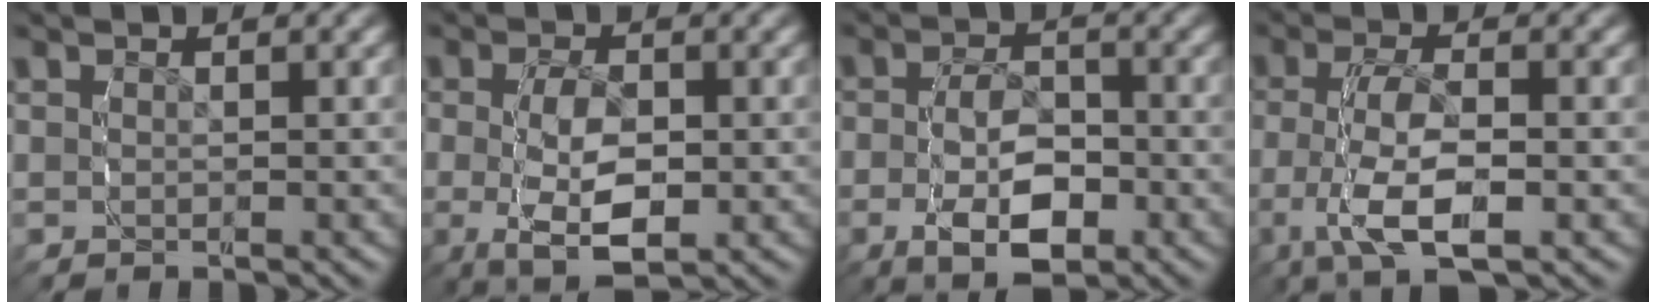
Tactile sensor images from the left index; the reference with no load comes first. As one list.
[{"total": 7.2, "force": [-2.9, 4.4, 4.9], "torque": [-0.117, -0.037, -0.034]}, {"total": 6.9, "force": [-3.0, 4.1, 4.6], "torque": [-0.091, -0.017, -0.049]}, {"total": 6.6, "force": [-2.3, 3.6, 5.1], "torque": [-0.127, -0.018, -0.033]}]